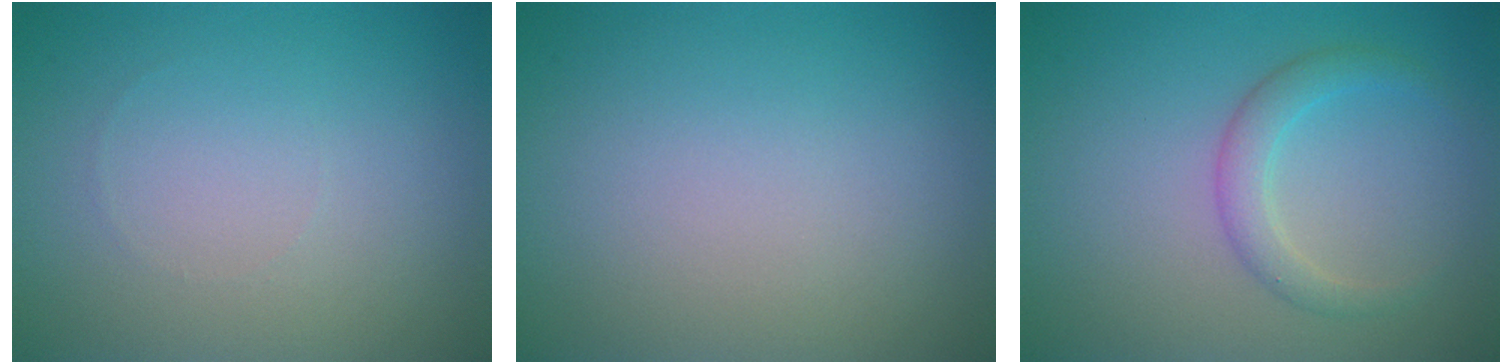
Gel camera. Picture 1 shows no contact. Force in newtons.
{"total": 0.0}
{"total": 2.2, "press": 2.2, "slide": 0.1}